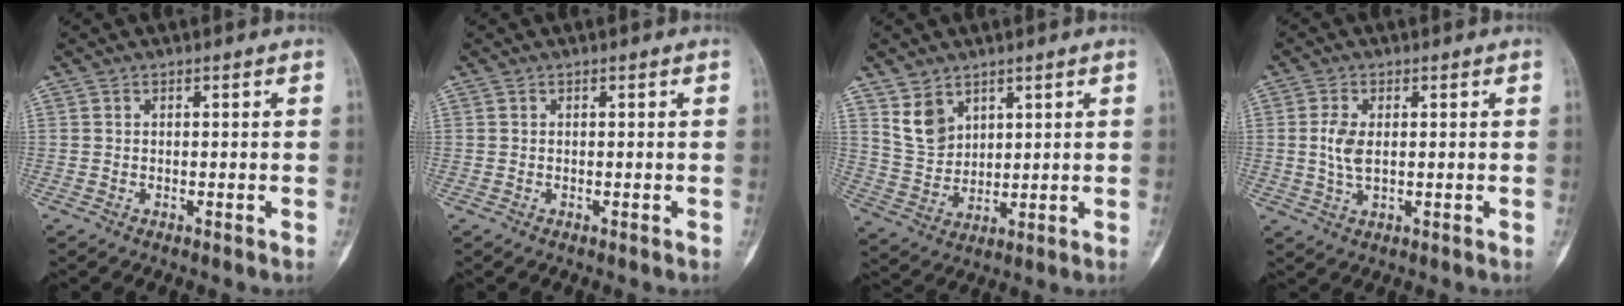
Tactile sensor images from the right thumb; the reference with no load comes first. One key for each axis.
{"total": 0.0}
{"total": 6.9, "fx": 4.0, "fy": 4.7, "fz": 3.0, "tx": -0.041, "ty": -0.025, "tz": 0.092}
{"total": 4.6, "fx": 0.4, "fy": 2.3, "fz": 3.9, "tx": -0.088, "ty": -0.004, "tz": 0.007}